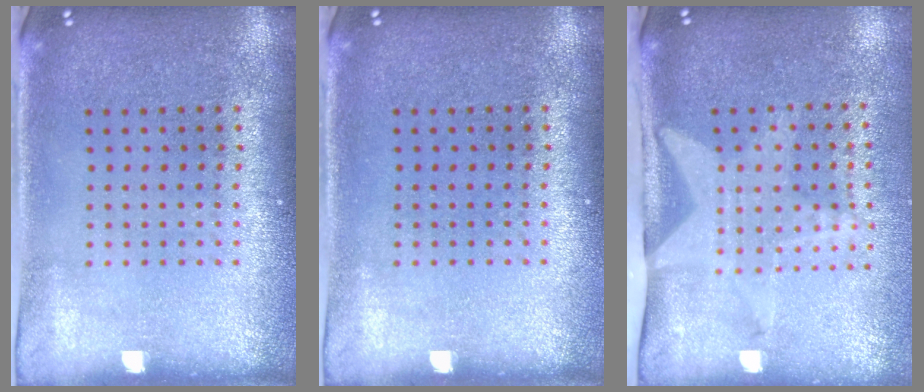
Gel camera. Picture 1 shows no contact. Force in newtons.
{"total": 0.0}
{"total": 2.1, "press": 1.5, "slide": 1.4}